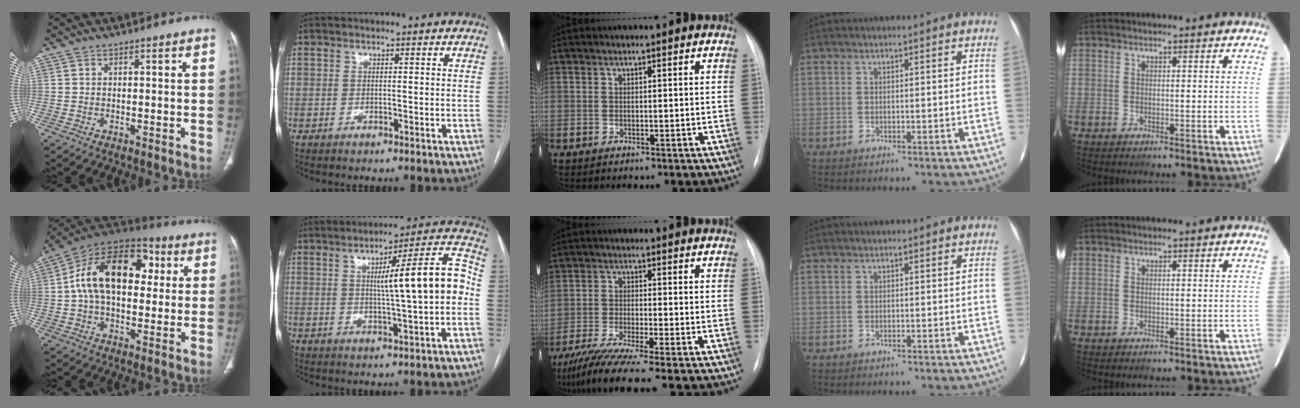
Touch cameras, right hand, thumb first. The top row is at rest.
{"thumb": {"total": 20.4, "force": [3.2, 12.7, 15.7], "torque": [-0.237, 0.033, 0.042]}, "index": {"total": 12.5, "force": [0.2, 0.7, 12.5], "torque": [-0.172, 0.029, 0.001]}, "middle": {"total": 10.0, "force": [-7.8, -0.7, 6.2], "torque": [-0.106, -0.034, -0.131]}}